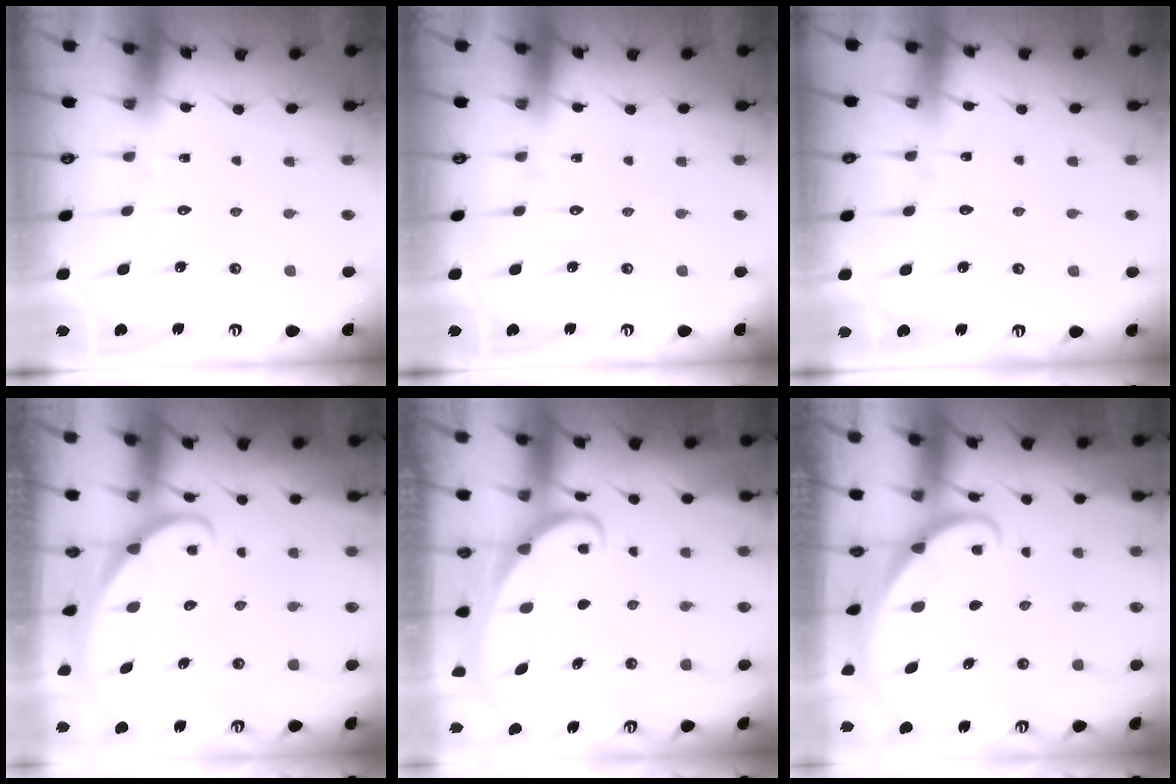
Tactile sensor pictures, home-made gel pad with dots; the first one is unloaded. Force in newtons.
{"total": 0.0}
{"total": 1.0, "press": 1.0, "slide": 0.2}
{"total": 1.9, "press": 1.9, "slide": 0.0}
{"total": 2.4, "press": 2.4, "slide": 0.3}
{"total": 1.6, "press": 1.6, "slide": 0.0}